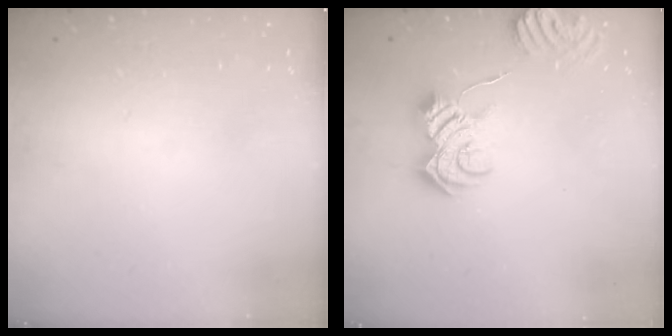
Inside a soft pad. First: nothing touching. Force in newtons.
{"total": 9.1, "press": 9.1, "slide": 0.9}